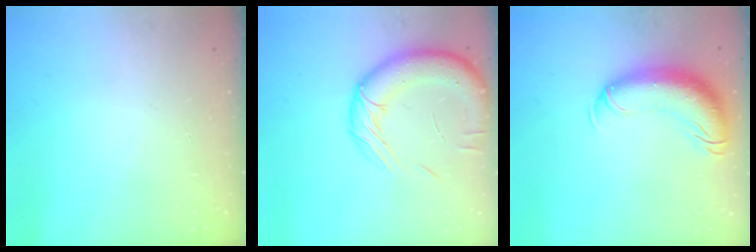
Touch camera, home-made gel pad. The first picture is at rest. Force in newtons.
{"total": 15.7, "press": 15.6, "slide": 1.7}
{"total": 14.6, "press": 14.3, "slide": 3.2}